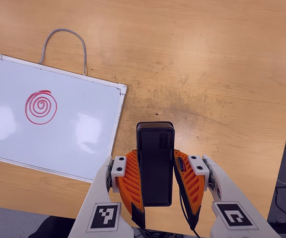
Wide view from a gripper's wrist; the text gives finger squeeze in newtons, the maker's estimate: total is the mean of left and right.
{"total": 4.1, "left": 2.9, "right": 5.4}